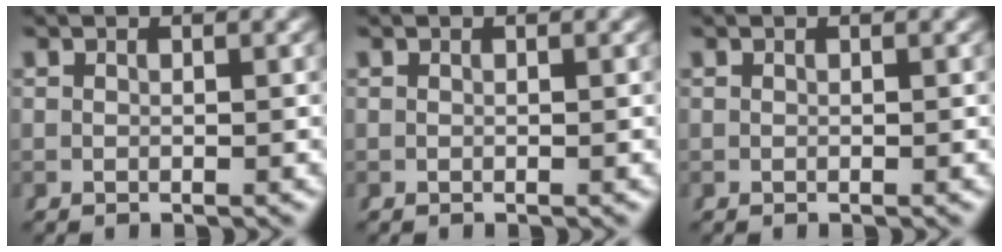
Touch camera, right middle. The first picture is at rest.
{"total": 0.0}
{"total": 0.0}